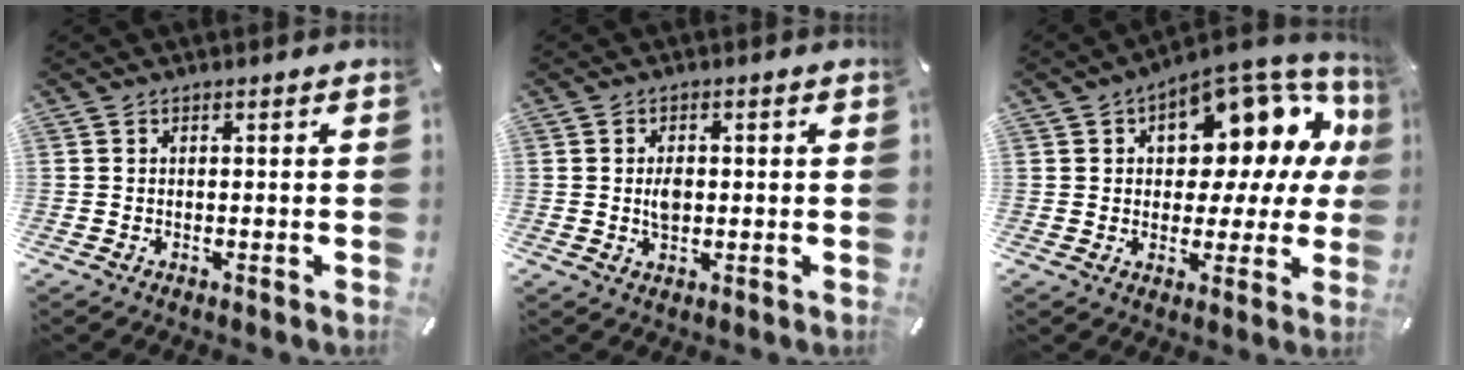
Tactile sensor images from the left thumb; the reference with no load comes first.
{"total": 3.4, "force": [0.1, 2.4, 2.5], "torque": [-0.043, -0.004, -0.005]}
{"total": 15.5, "force": [7.4, 9.1, 10.2], "torque": [-0.127, -0.065, 0.121]}